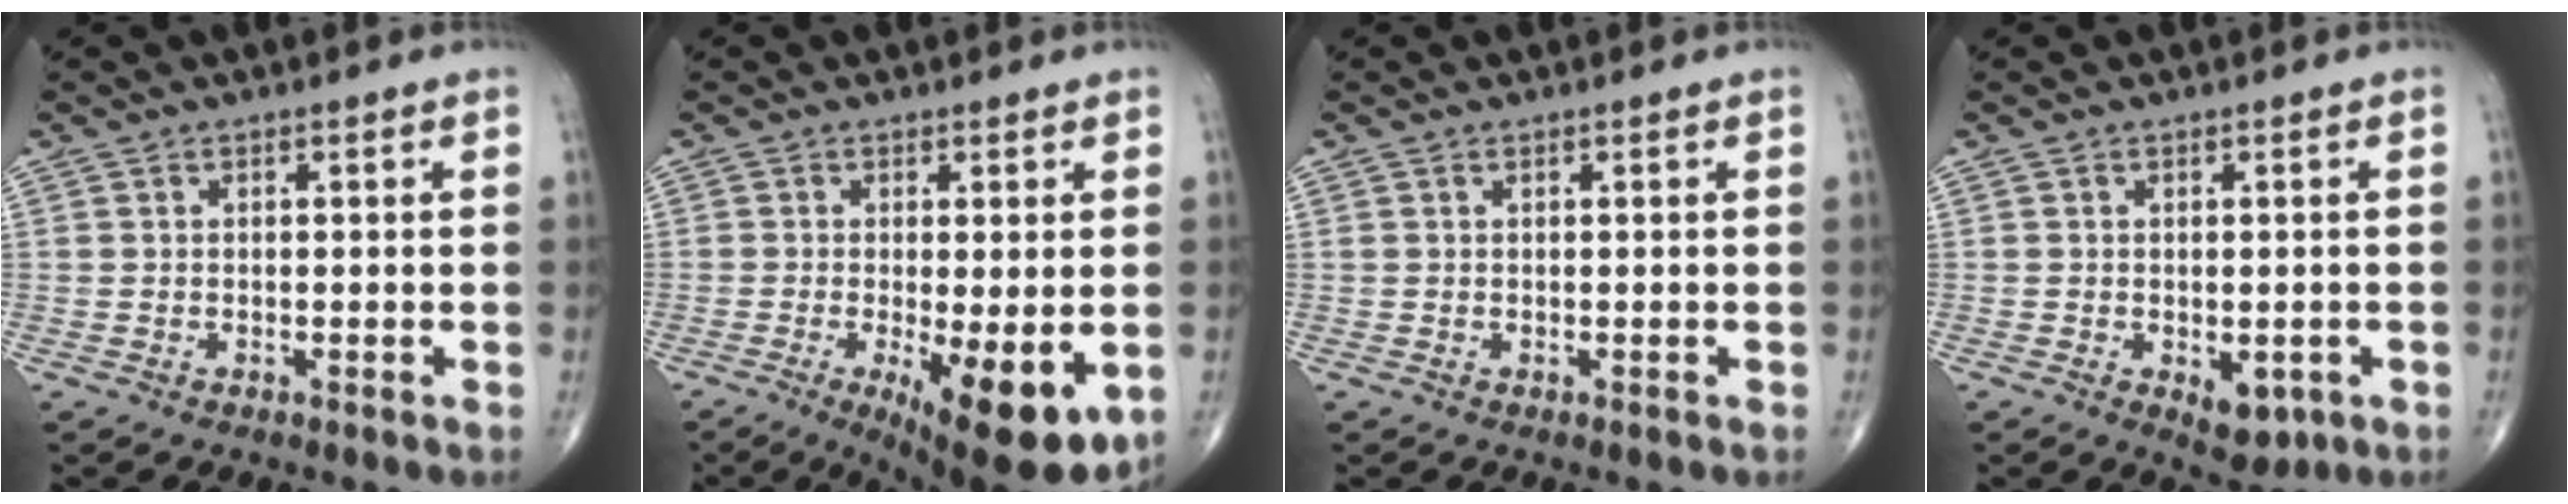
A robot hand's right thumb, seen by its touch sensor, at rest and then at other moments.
{"total": 12.8, "force": [-3.7, 3.9, 11.7], "torque": [-0.150, -0.024, -0.043]}
{"total": 0.0}
{"total": 4.5, "force": [-1.3, 2.6, 3.4], "torque": [-0.025, -0.002, -0.006]}